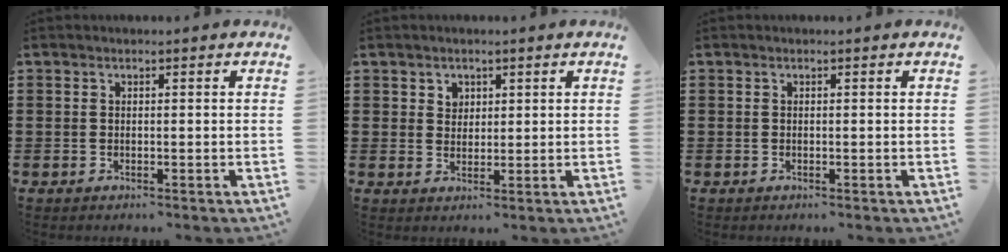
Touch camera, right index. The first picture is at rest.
{"total": 2.1, "force": [1.3, 1.7, 0.3], "torque": [-0.012, 0.008, 0.023]}
{"total": 0.0}